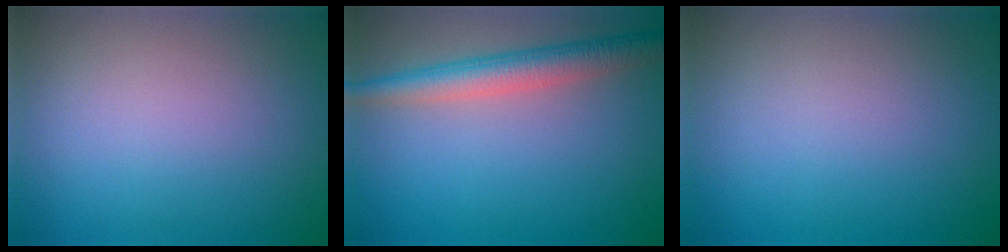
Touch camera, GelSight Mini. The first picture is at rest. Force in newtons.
{"total": 4.4, "press": 4.4, "slide": 0.1}
{"total": 0.0}